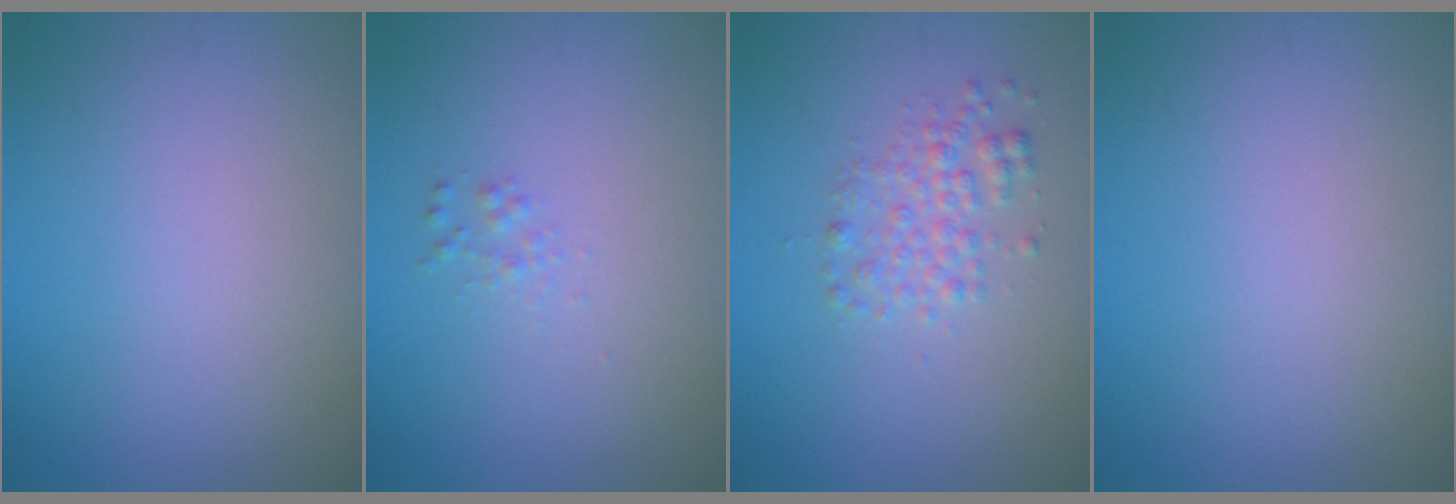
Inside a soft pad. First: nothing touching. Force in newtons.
{"total": 0.7, "press": 0.7, "slide": 0.0}
{"total": 2.2, "press": 2.2, "slide": 0.0}
{"total": 0.0}